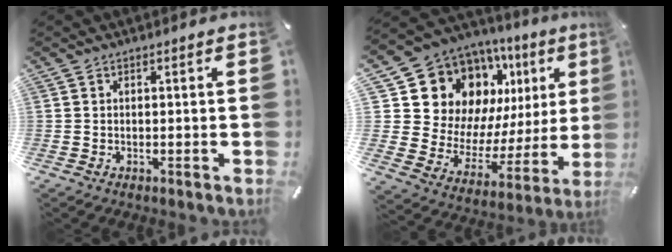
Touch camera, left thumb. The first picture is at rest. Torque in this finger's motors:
{"motor_torque": [2.50, 2.50, 1.44, -1.33, 0.10]}